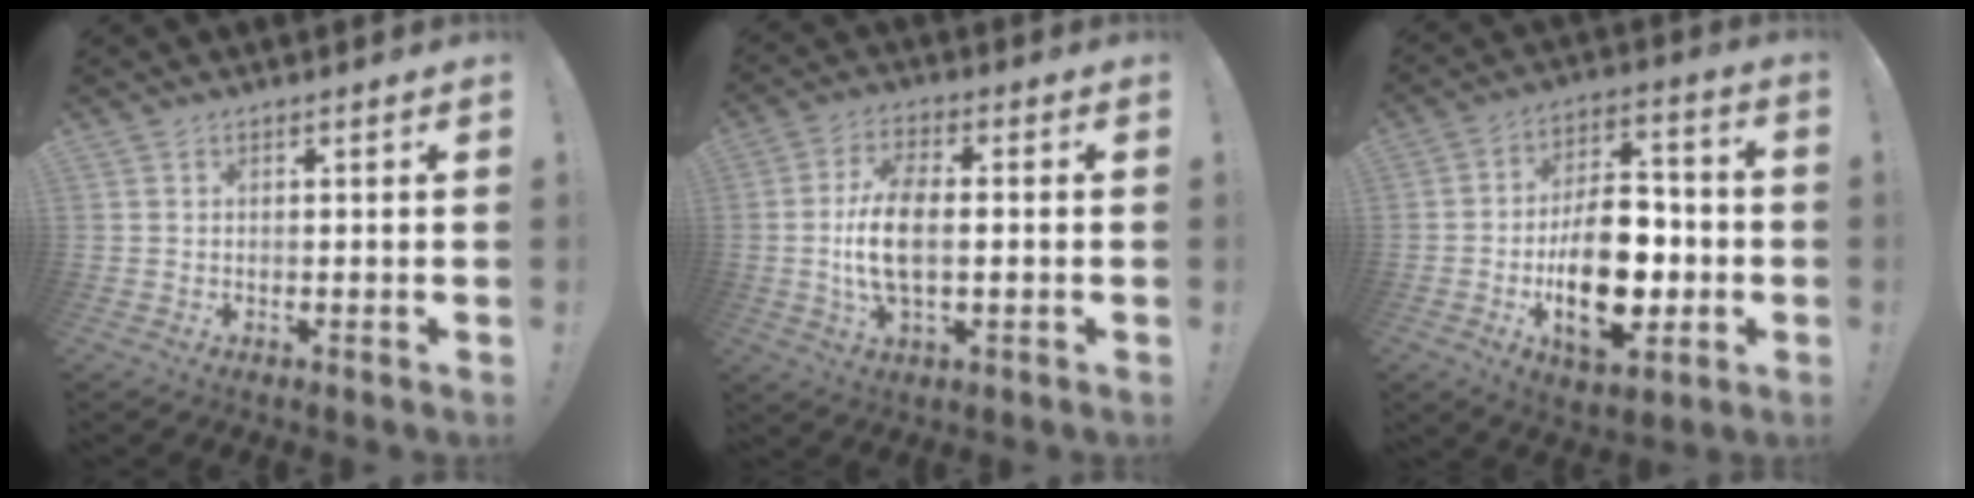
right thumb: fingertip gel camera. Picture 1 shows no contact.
{"total": 11.1, "force": [-0.5, 5.4, 9.7], "torque": [-0.193, 0.000, -0.011]}
{"total": 20.6, "force": [-4.5, 12.0, 16.2], "torque": [-0.272, 0.020, -0.067]}